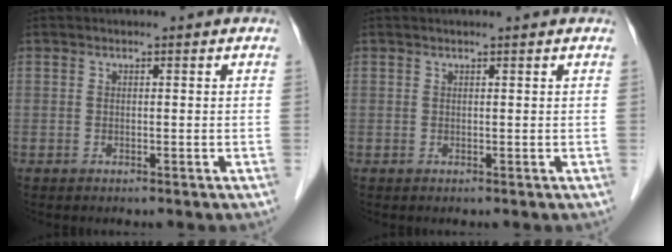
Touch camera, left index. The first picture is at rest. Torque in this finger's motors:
{"motor_torque": [0.72, -1.17, 0.03, 0.00]}